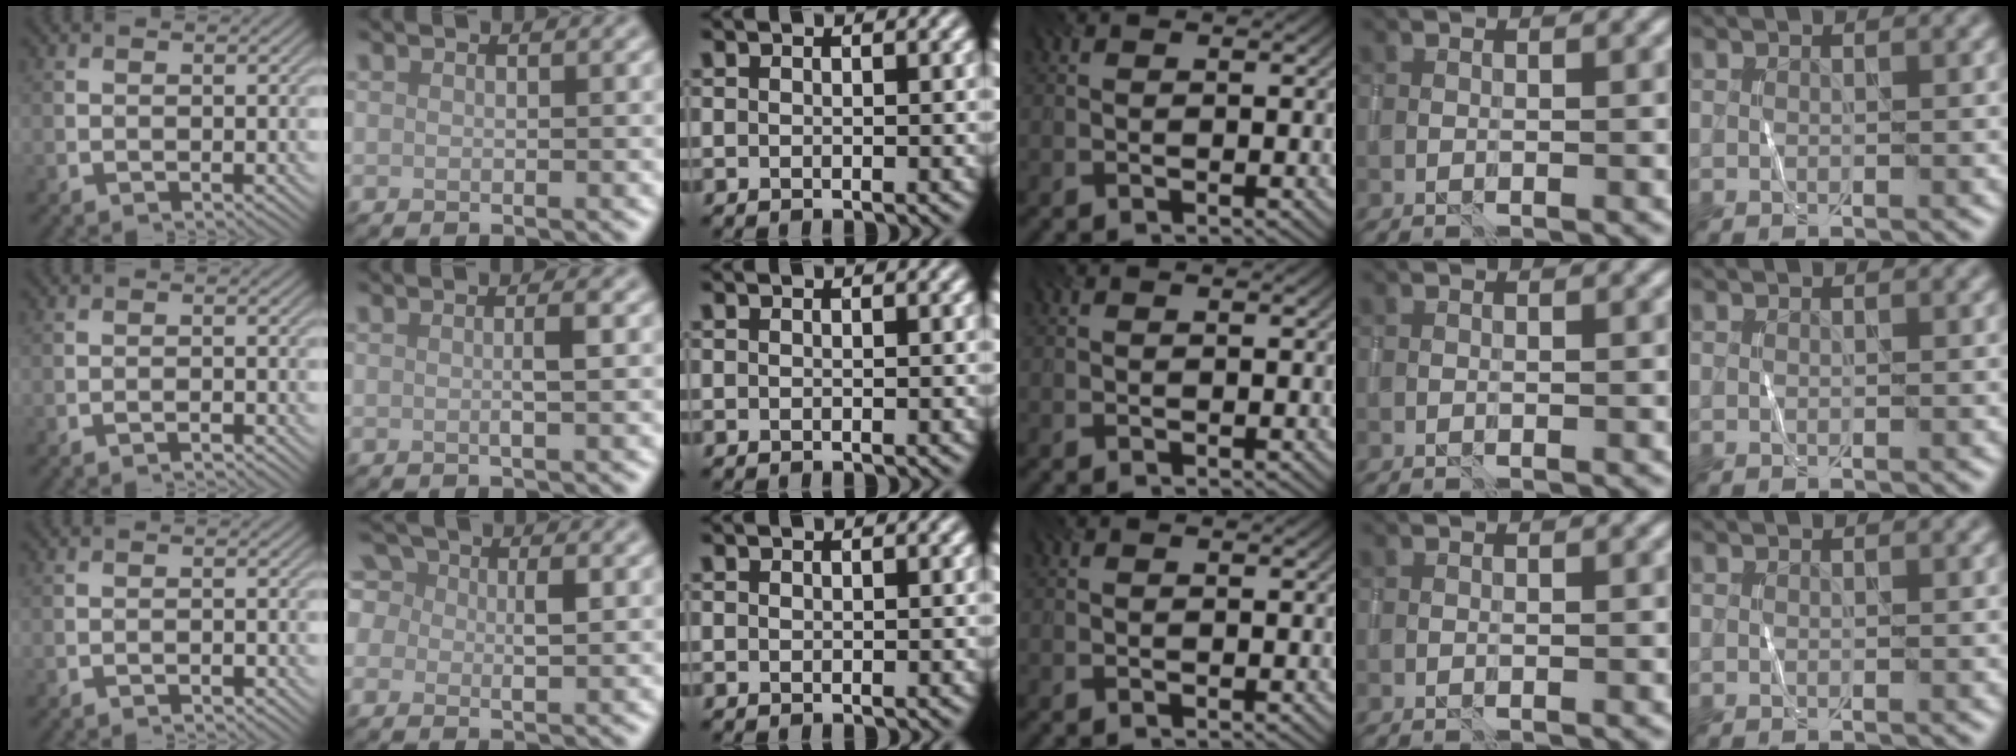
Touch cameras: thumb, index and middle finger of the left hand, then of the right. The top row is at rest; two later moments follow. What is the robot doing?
{"motion": "wrap", "object": "sponge"}